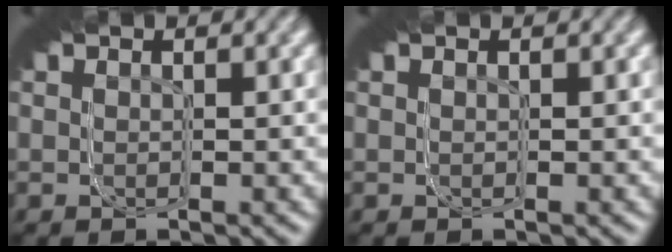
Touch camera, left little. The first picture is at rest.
{"total": 0.0}